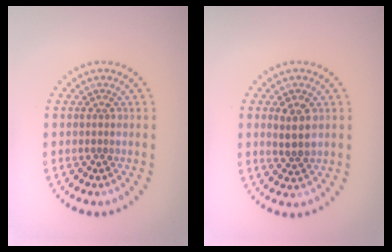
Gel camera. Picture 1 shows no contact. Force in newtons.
{"total": 2.4, "press": 2.4, "slide": 0.3}